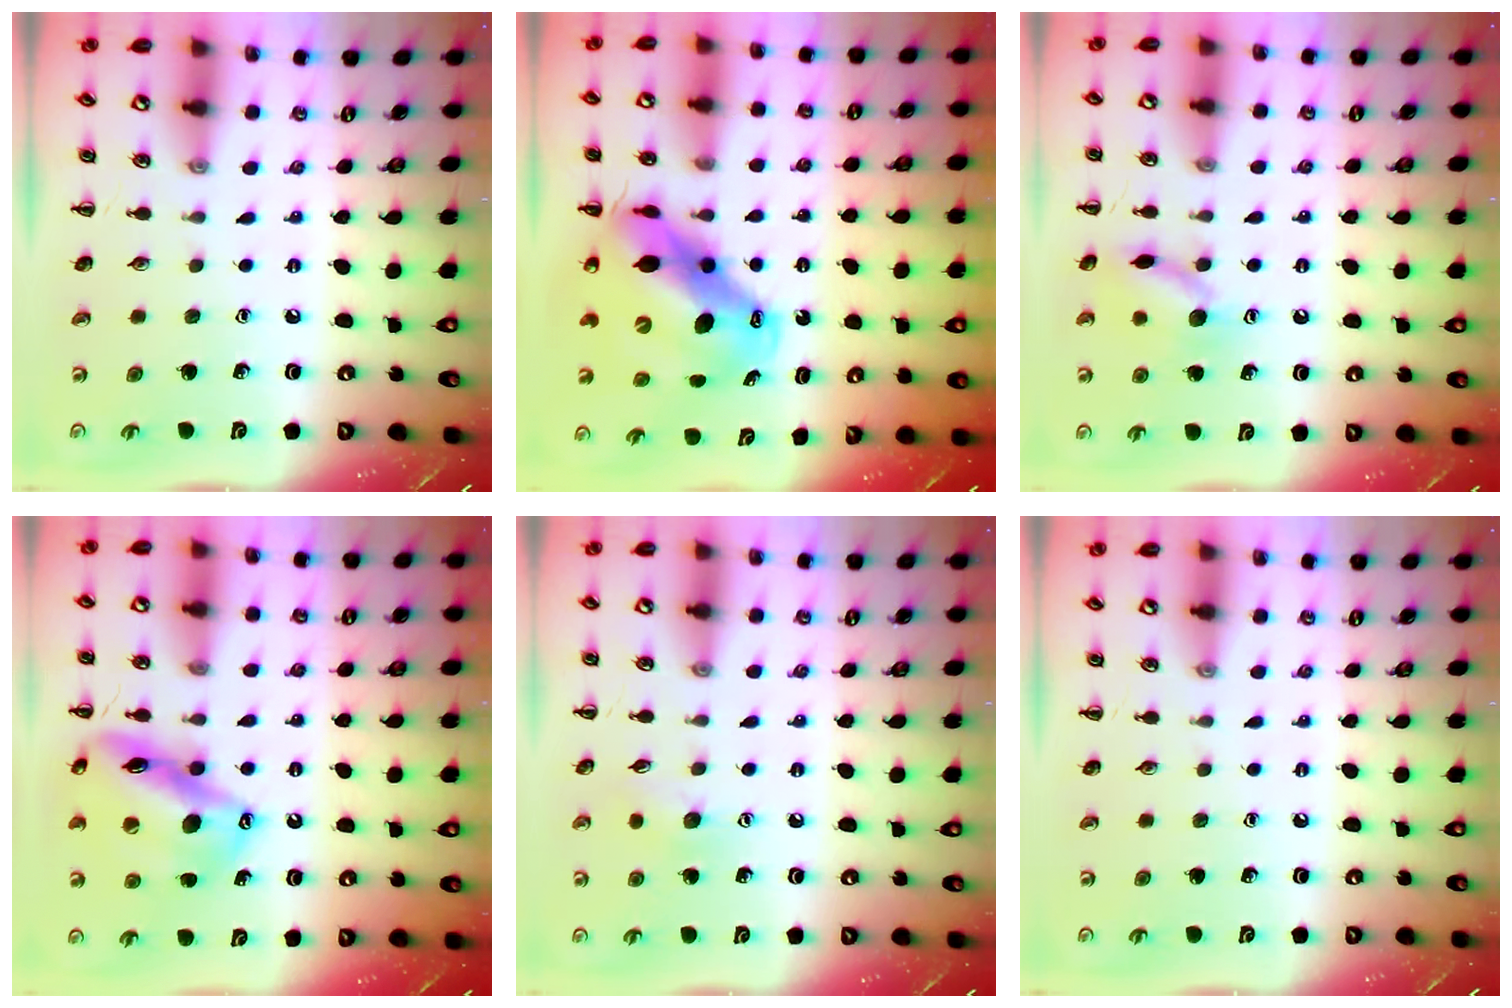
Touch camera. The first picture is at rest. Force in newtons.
{"total": 16.2, "press": 15.7, "slide": 4.2}
{"total": 10.9, "press": 10.8, "slide": 0.7}
{"total": 16.9, "press": 16.5, "slide": 4.0}
{"total": 6.2, "press": 6.2, "slide": 1.1}
{"total": 0.0}